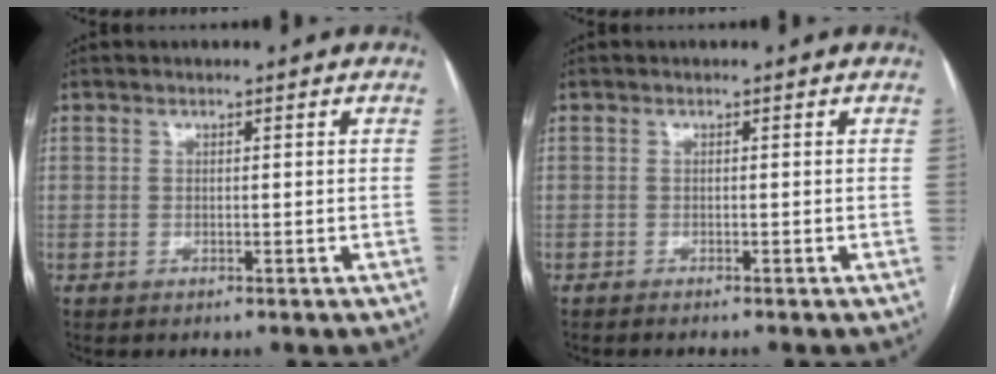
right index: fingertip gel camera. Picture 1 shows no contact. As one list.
[{"total": 1.7, "force": [-1.5, -0.1, 0.8], "torque": [-0.009, 0.000, -0.019]}]